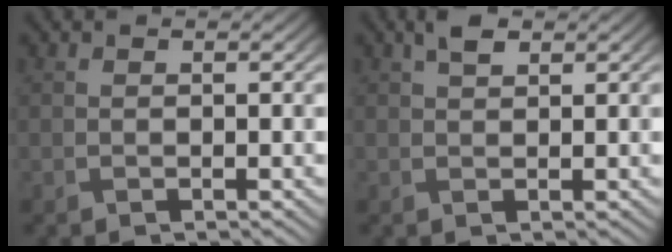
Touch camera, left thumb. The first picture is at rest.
{"total": 1.7, "force": [1.1, 0.8, 0.9], "torque": [-0.021, 0.005, 0.020]}